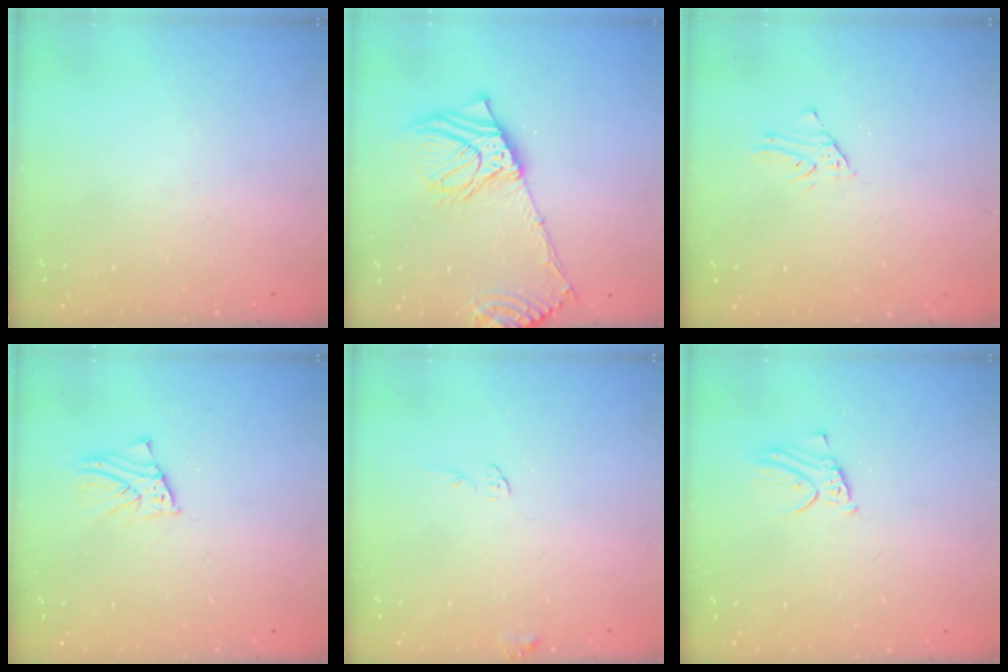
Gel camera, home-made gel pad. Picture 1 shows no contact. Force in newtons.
{"total": 16.3, "press": 15.9, "slide": 3.7}
{"total": 1.7, "press": 1.7, "slide": 0.2}
{"total": 2.5, "press": 2.5, "slide": 0.2}
{"total": 5.3, "press": 5.3, "slide": 0.3}
{"total": 2.8, "press": 2.8, "slide": 0.1}